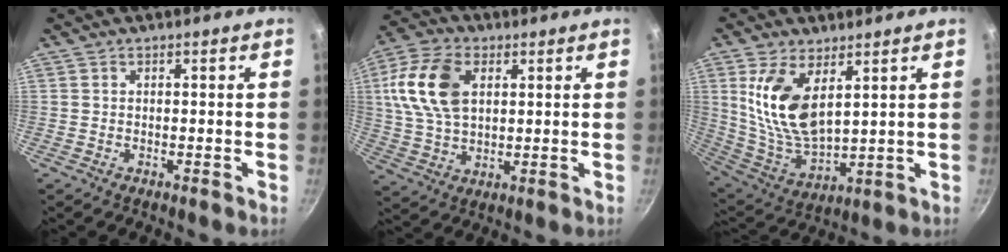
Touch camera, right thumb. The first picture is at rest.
{"total": 14.2, "force": [3.6, 9.0, 10.4], "torque": [-0.192, 0.004, 0.064]}
{"total": 14.1, "force": [4.9, 7.1, 11.2], "torque": [-0.211, -0.042, 0.107]}